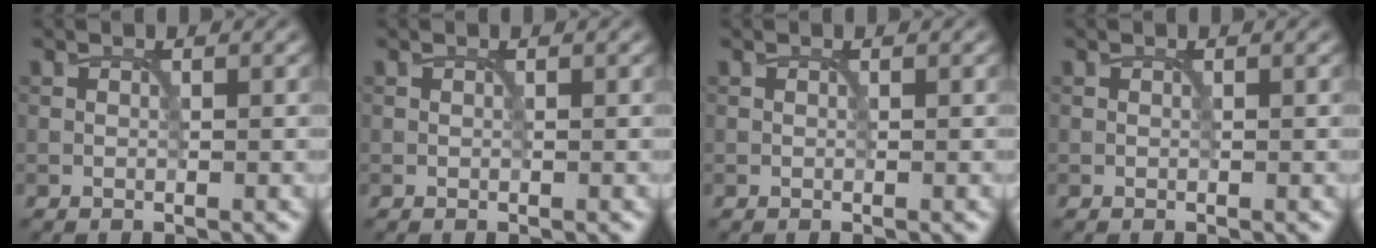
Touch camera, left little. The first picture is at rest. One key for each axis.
{"total": 0.0}
{"total": 0.0}
{"total": 0.0}